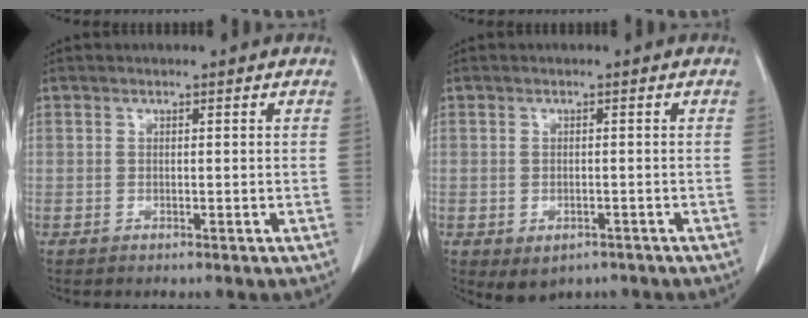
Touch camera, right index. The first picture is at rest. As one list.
[{"total": 3.5, "force": [-1.9, 2.4, 1.6], "torque": [-0.020, -0.002, -0.013]}]